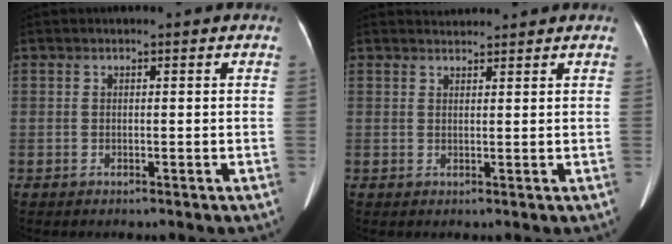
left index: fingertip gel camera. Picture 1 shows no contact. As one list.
[{"total": 1.8, "force": [1.8, 0.0, -0.3], "torque": [-0.004, 0.015, 0.035]}]